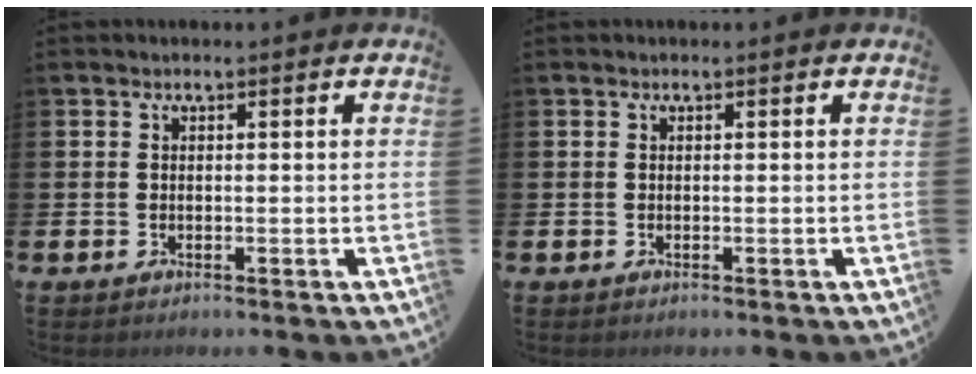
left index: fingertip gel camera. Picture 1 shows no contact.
{"total": 0.0}